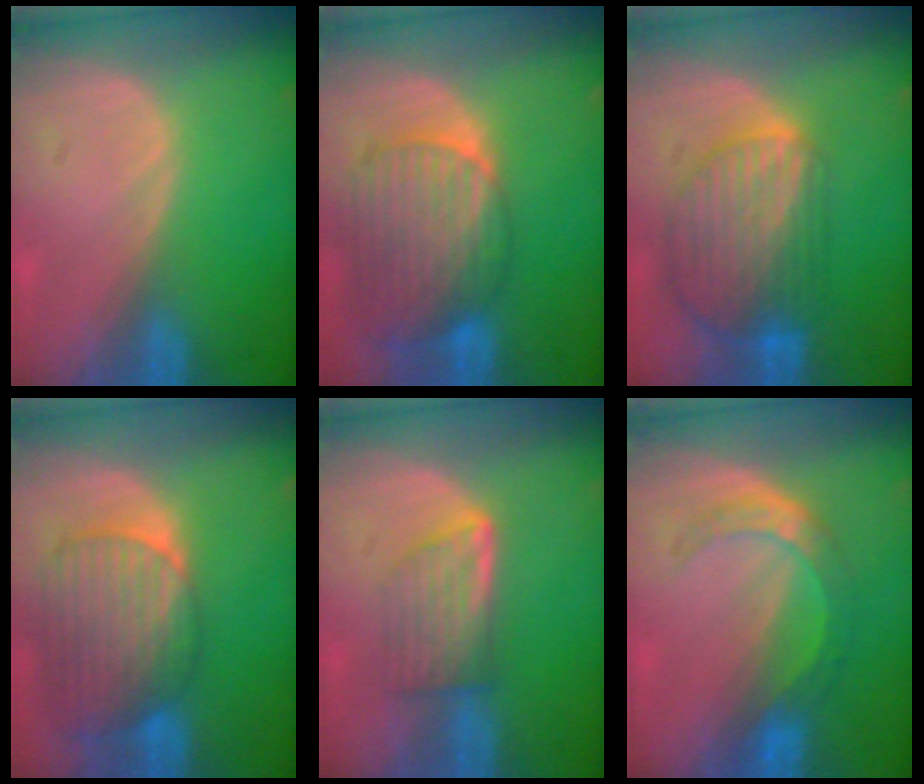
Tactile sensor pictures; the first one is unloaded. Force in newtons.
{"total": 10.5, "press": 8.9, "slide": 5.5}
{"total": 9.6, "press": 8.1, "slide": 5.1}
{"total": 10.3, "press": 8.7, "slide": 5.5}
{"total": 5.7, "press": 5.3, "slide": 2.3}
{"total": 5.6, "press": 5.2, "slide": 2.1}